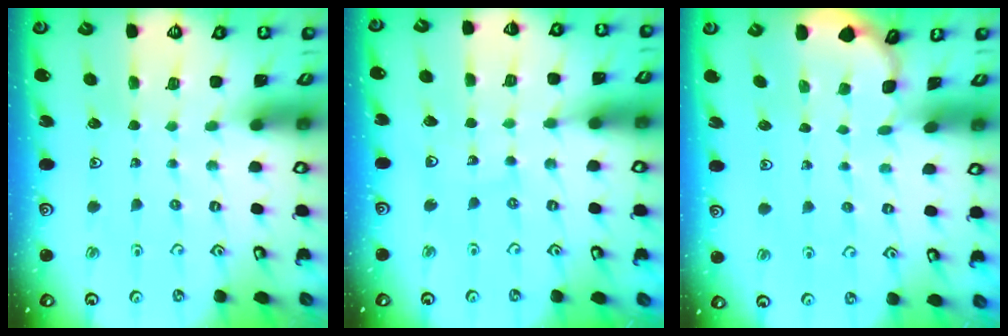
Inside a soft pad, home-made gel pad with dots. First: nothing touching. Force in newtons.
{"total": 8.2, "press": 7.7, "slide": 2.6}
{"total": 1.3, "press": 1.3, "slide": 0.1}